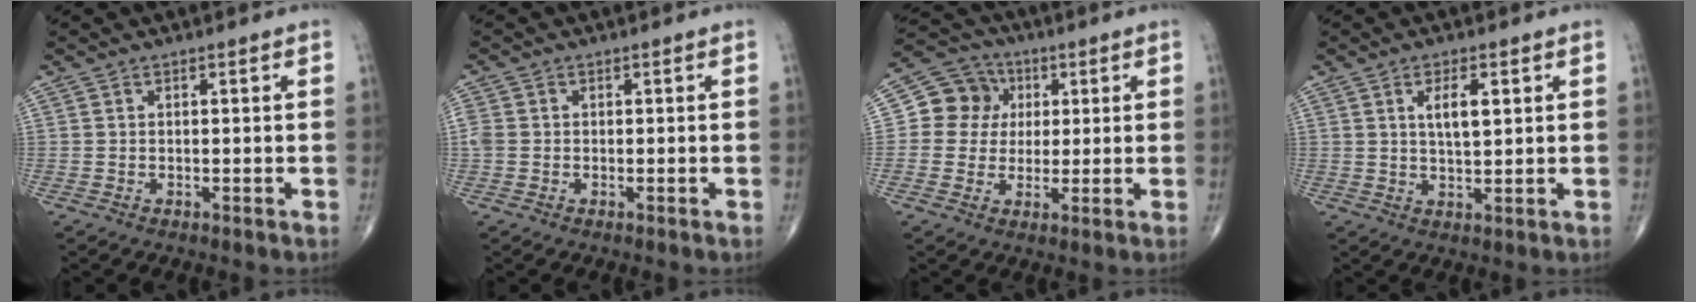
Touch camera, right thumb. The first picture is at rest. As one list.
[{"total": 2.4, "force": [-0.1, 2.0, 1.3], "torque": [-0.037, 0.004, -0.001]}, {"total": 9.2, "force": [1.6, 8.5, 3.2], "torque": [-0.021, 0.007, 0.017]}, {"total": 5.0, "force": [1.7, 1.7, 4.4], "torque": [-0.071, -0.010, 0.031]}]